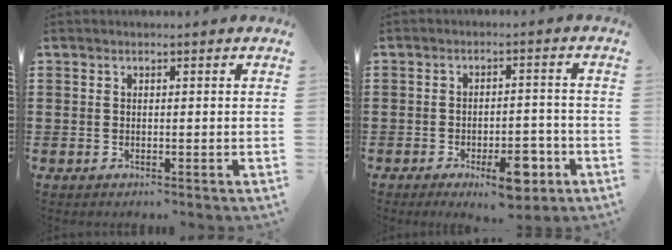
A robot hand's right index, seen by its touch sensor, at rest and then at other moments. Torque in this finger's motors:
{"motor_torque": [0.72, -0.66, 0.21, 0.11]}